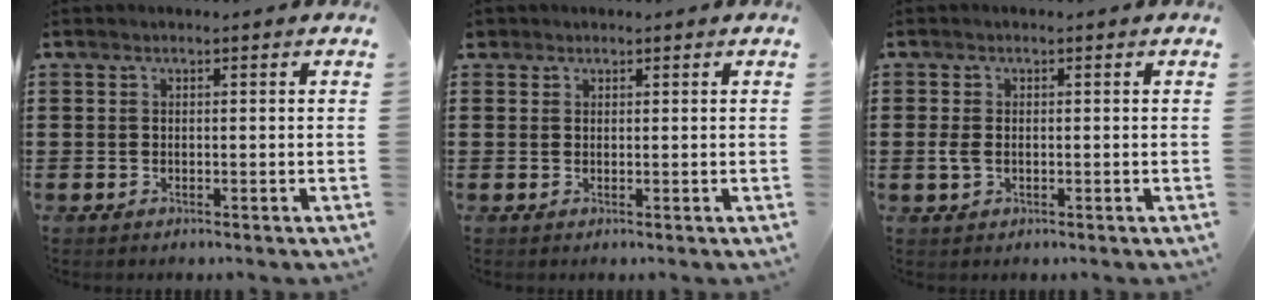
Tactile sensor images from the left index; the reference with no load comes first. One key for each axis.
{"total": 1.0, "fx": 0.7, "fy": 0.7, "fz": 0.2, "tx": -0.008, "ty": 0.005, "tz": 0.014}
{"total": 2.1, "fx": -0.2, "fy": 1.2, "fz": 1.7, "tx": -0.050, "ty": -0.003, "tz": -0.008}